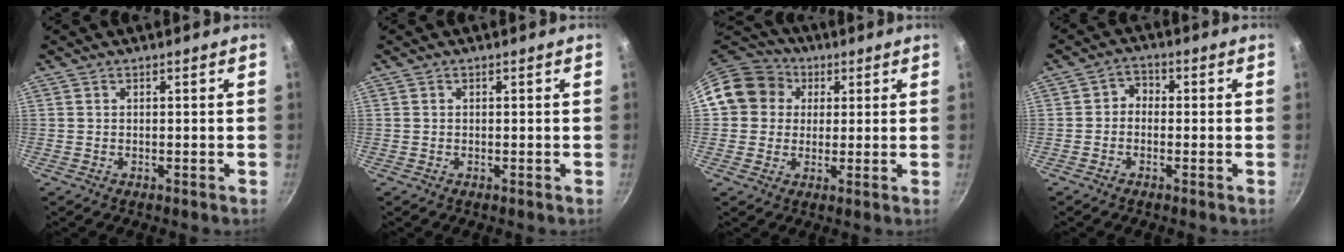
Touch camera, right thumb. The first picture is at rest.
{"total": 0.0}
{"total": 11.5, "force": [2.8, 10.4, 4.0], "torque": [-0.045, 0.020, 0.034]}
{"total": 2.9, "force": [-0.6, 2.4, 1.5], "torque": [-0.011, 0.014, -0.020]}